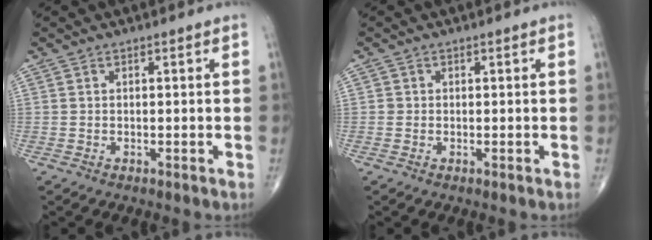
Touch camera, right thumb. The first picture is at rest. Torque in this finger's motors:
{"motor_torque": [0.03, 0.20, 0.08, 0.17, -0.10]}